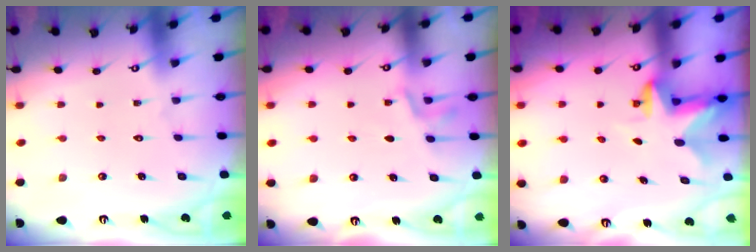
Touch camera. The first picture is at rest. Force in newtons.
{"total": 5.8, "press": 5.5, "slide": 2.0}
{"total": 2.6, "press": 2.5, "slide": 0.5}